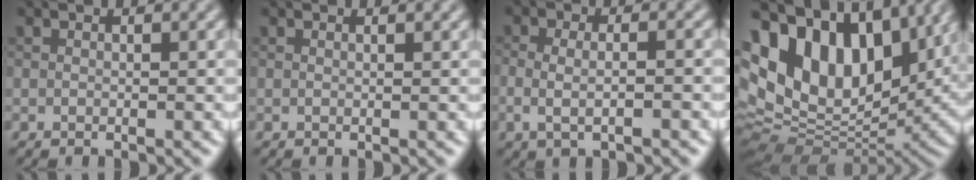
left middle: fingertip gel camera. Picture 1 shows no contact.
{"total": 0.8, "force": [0.5, 0.3, 0.5], "torque": [-0.003, 0.001, 0.003]}
{"total": 2.8, "force": [-0.3, 1.1, 2.5], "torque": [-0.045, -0.008, -0.011]}
{"total": 17.6, "force": [6.4, 10.4, 12.7], "torque": [-0.247, 0.040, 0.109]}